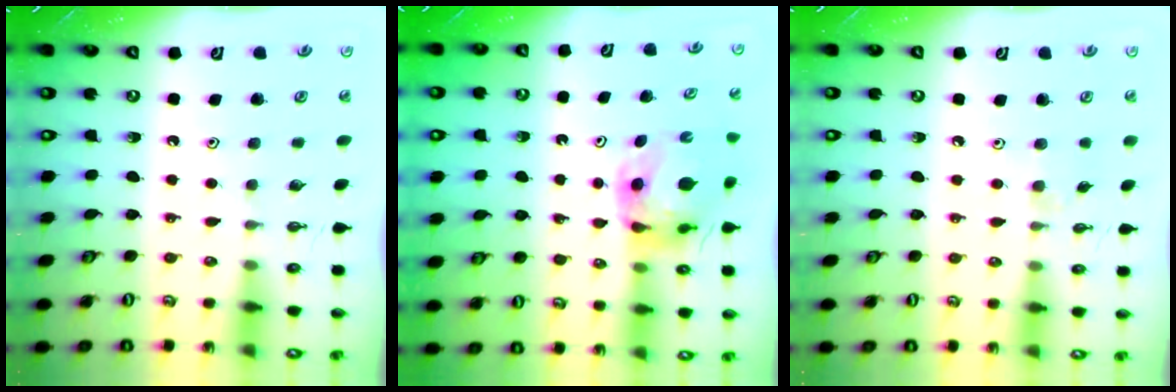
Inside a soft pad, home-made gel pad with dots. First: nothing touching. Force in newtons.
{"total": 6.7, "press": 6.7, "slide": 0.6}
{"total": 3.1, "press": 3.1, "slide": 0.4}